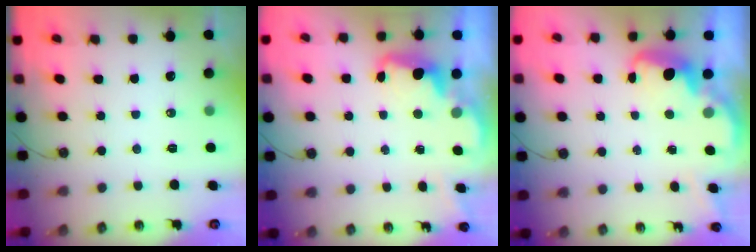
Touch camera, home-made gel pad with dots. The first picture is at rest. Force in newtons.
{"total": 2.4, "press": 2.3, "slide": 0.6}
{"total": 2.5, "press": 2.5, "slide": 0.4}